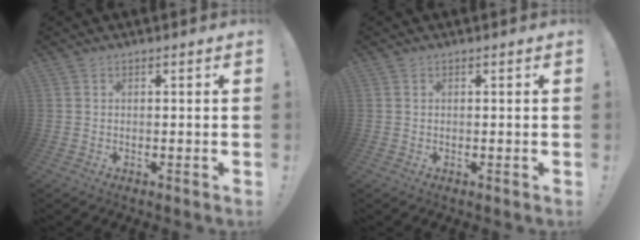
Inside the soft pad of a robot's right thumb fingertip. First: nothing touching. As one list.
[{"total": 0.0}]